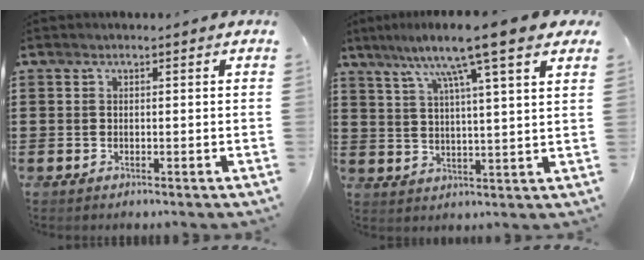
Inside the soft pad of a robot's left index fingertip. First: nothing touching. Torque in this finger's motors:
{"motor_torque": [2.14, 0.00, 0.51, 0.21]}